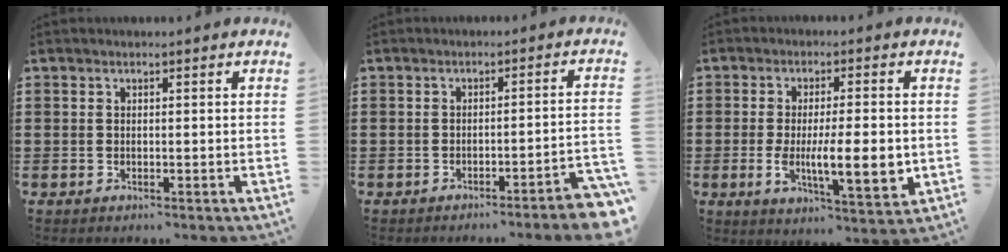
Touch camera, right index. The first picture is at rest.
{"total": 3.3, "force": [-2.7, -0.4, 1.8], "torque": [-0.031, -0.011, -0.054]}
{"total": 10.0, "force": [-1.3, 2.8, 9.5], "torque": [-0.171, -0.013, -0.021]}